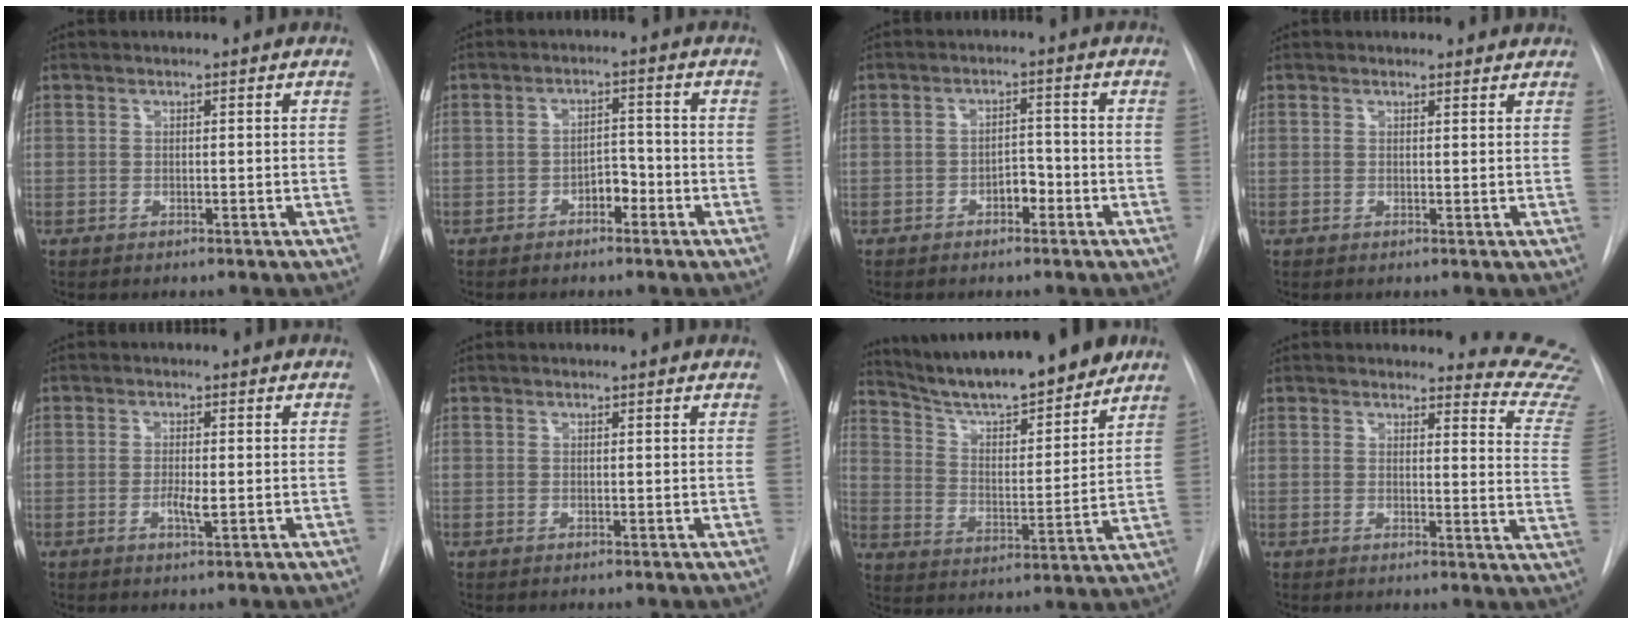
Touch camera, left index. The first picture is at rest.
{"total": 3.1, "force": [-1.8, 1.7, 1.9], "torque": [-0.024, 0.009, -0.030]}
{"total": 2.8, "force": [-1.5, 1.5, 1.8], "torque": [-0.022, 0.008, -0.025]}
{"total": 2.0, "force": [1.8, 0.8, 0.0], "torque": [0.000, -0.001, 0.011]}
{"total": 2.3, "force": [-0.4, 0.4, 2.2], "torque": [-0.042, -0.002, -0.007]}
{"total": 1.9, "force": [1.8, 0.5, 0.3], "torque": [-0.013, 0.007, 0.012]}
{"total": 18.8, "force": [16.4, 2.7, 8.8], "torque": [-0.143, -0.003, 0.258]}
{"total": 11.9, "force": [11.9, 0.4, -0.4], "torque": [0.041, -0.143, 0.087]}